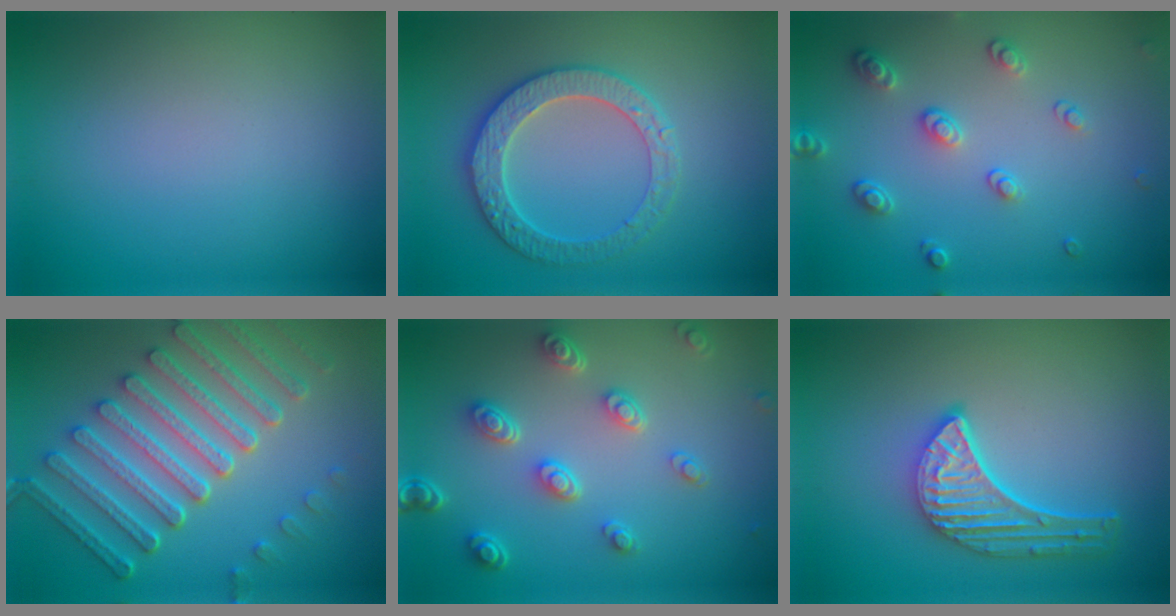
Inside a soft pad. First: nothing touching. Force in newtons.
{"total": 4.2, "press": 4.0, "slide": 1.0}
{"total": 2.6, "press": 2.5, "slide": 0.7}
{"total": 7.9, "press": 6.0, "slide": 5.2}
{"total": 4.5, "press": 3.4, "slide": 2.9}
{"total": 5.0, "press": 3.8, "slide": 3.2}